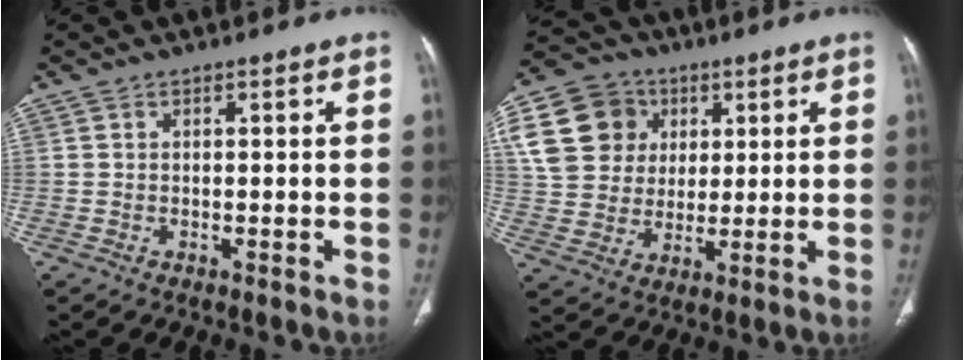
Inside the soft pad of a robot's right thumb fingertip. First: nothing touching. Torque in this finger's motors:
{"motor_torque": [-0.89, 1.73, 1.68, 0.35, 0.36]}